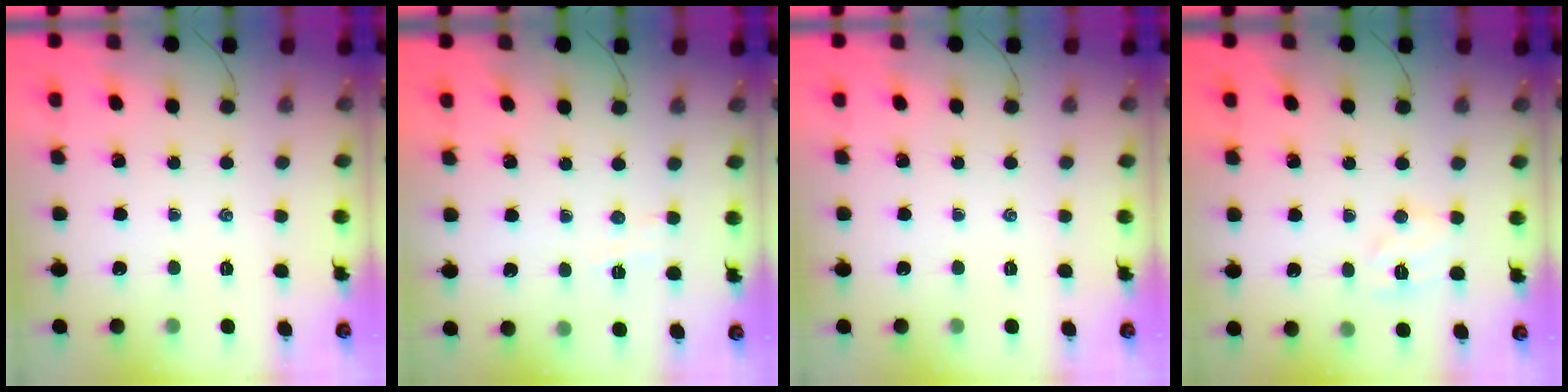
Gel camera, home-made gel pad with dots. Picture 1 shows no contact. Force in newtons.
{"total": 2.9, "press": 2.7, "slide": 1.0}
{"total": 0.0}
{"total": 6.4, "press": 6.4, "slide": 0.9}